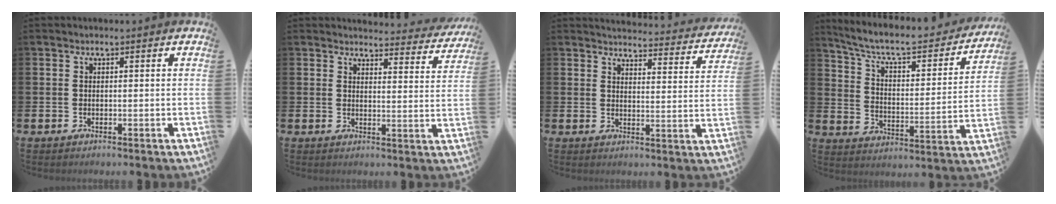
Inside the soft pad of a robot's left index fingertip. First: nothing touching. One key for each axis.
{"total": 3.6, "fx": 3.6, "fy": 0.5, "fz": 0.1, "tx": -0.002, "ty": -0.031, "tz": 0.059}
{"total": 3.8, "fx": 3.8, "fy": 0.6, "fz": 0.5, "tx": -0.010, "ty": -0.036, "tz": 0.060}
{"total": 7.9, "fx": 6.7, "fy": 2.2, "fz": 3.5, "tx": -0.089, "ty": -0.049, "tz": 0.108}